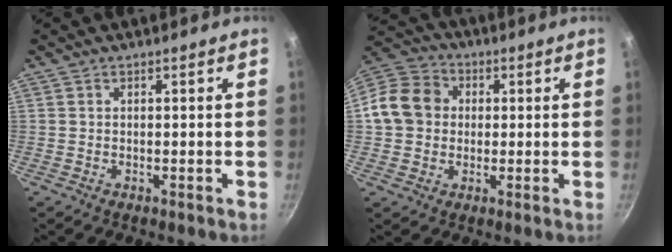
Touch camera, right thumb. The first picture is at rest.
{"total": 11.3, "force": [0.8, 9.8, 5.5], "torque": [-0.075, 0.021, -0.006]}